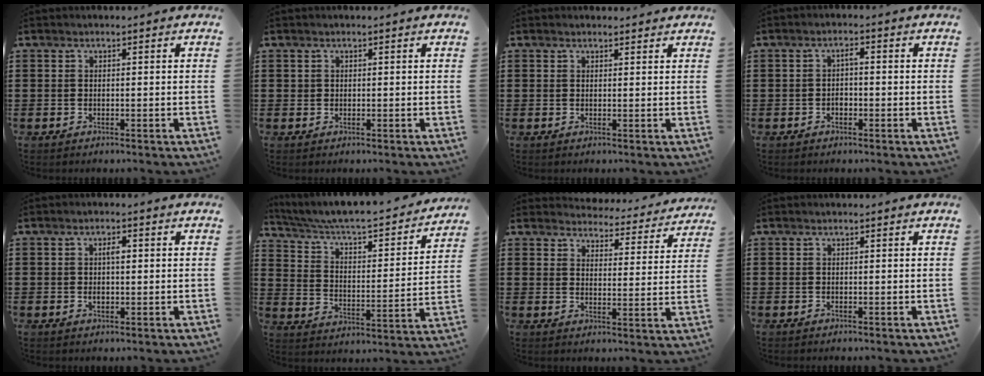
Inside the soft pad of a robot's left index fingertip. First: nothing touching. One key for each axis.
{"total": 0.6, "fx": 0.4, "fy": 0.4, "fz": 0.1, "tx": -0.005, "ty": 0.001, "tz": 0.008}
{"total": 1.2, "fx": 1.1, "fy": 0.3, "fz": 0.2, "tx": -0.007, "ty": 0.000, "tz": 0.023}
{"total": 1.7, "fx": -0.4, "fy": 0.8, "fz": 1.5, "tx": -0.031, "ty": 0.003, "tz": -0.008}
{"total": 2.4, "fx": 0.3, "fy": 1.0, "fz": 2.2, "tx": -0.043, "ty": 0.004, "tz": 0.003}
{"total": 4.3, "fx": 3.6, "fy": 0.7, "fz": 2.2, "tx": -0.064, "ty": -0.041, "tz": 0.050}
{"total": 4.4, "fx": 4.3, "fy": 0.2, "fz": 0.2, "tx": -0.021, "ty": -0.037, "tz": 0.072}
{"total": 0.0}